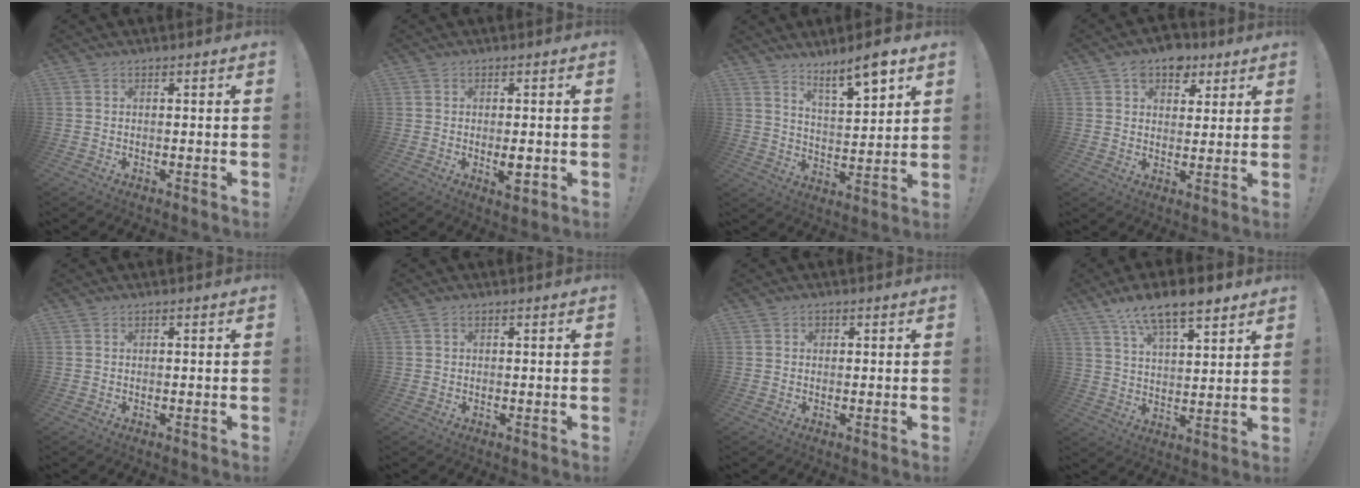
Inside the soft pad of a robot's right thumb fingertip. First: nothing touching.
{"total": 3.9, "force": [-0.7, 1.3, 3.7], "torque": [-0.048, -0.002, -0.010]}
{"total": 10.2, "force": [7.8, 1.8, 6.3], "torque": [-0.094, -0.055, 0.129]}
{"total": 8.8, "force": [5.5, 6.3, 2.9], "torque": [-0.035, -0.029, 0.104]}
{"total": 0.0}
{"total": 0.7, "force": [0.4, 0.5, 0.3], "torque": [-0.001, 0.000, 0.006]}
{"total": 1.0, "force": [0.3, 0.9, 0.3], "torque": [-0.002, 0.001, 0.004]}
{"total": 12.0, "force": [8.7, 4.2, 7.1], "torque": [-0.117, -0.047, 0.153]}